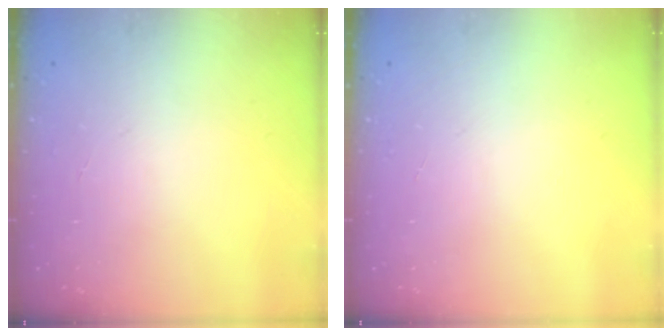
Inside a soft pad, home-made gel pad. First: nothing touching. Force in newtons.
{"total": 0.0}